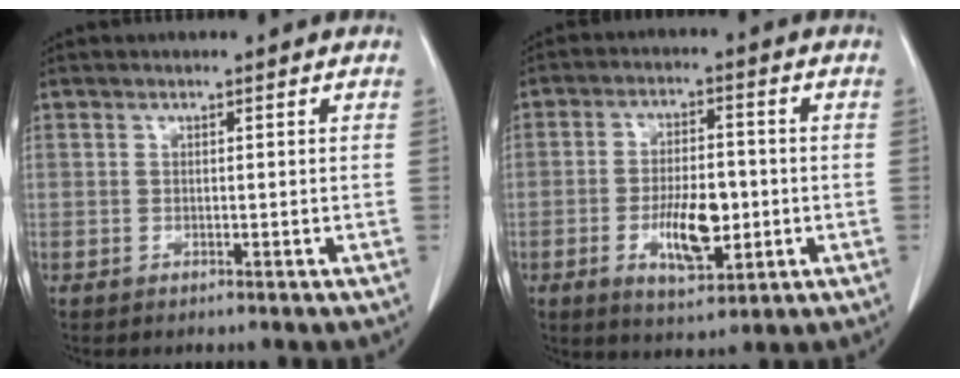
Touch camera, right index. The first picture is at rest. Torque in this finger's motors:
{"motor_torque": [0.50, -0.12, 0.18, 0.05]}